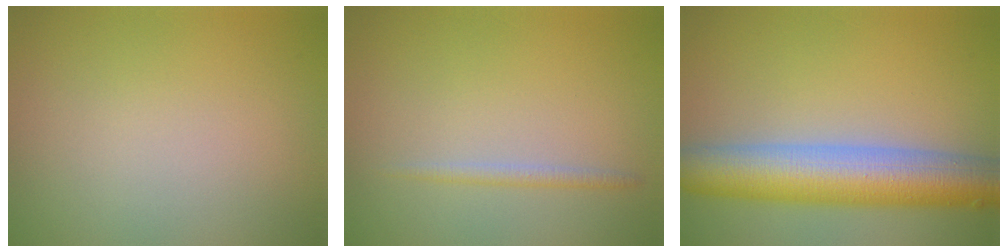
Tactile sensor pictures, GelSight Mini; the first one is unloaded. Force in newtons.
{"total": 1.1, "press": 1.1, "slide": 0.0}
{"total": 8.8, "press": 8.8, "slide": 0.3}